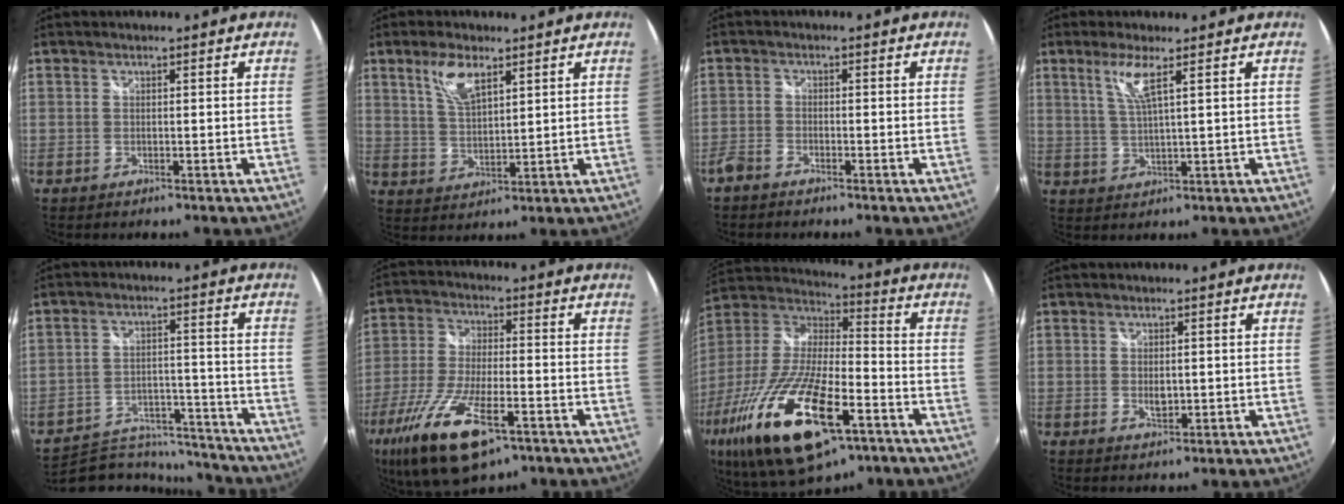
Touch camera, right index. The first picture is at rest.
{"total": 6.8, "force": [4.0, 2.6, 4.9], "torque": [-0.093, 0.005, 0.080]}
{"total": 3.0, "force": [-2.5, 1.1, 1.1], "torque": [-0.036, -0.002, -0.053]}
{"total": 4.8, "force": [2.4, -0.1, 4.2], "torque": [-0.085, -0.005, 0.051]}
{"total": 14.7, "force": [-13.4, 5.1, 3.2], "torque": [-0.072, 0.022, -0.185]}
{"total": 18.9, "force": [-10.5, 6.8, 14.2], "torque": [-0.296, -0.054, -0.191]}
{"total": 29.8, "force": [-14.5, 10.7, 23.7], "torque": [-0.476, -0.066, -0.253]}
{"total": 2.4, "force": [-0.1, 1.5, 1.8], "torque": [-0.028, -0.004, 0.001]}